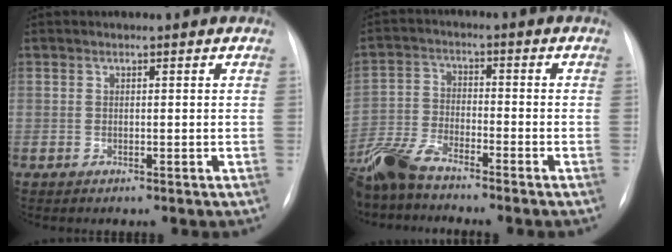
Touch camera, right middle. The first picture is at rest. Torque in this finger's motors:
{"motor_torque": [1.07, -1.07, 0.48, 0.12]}